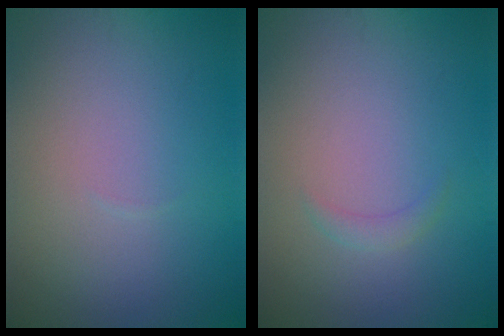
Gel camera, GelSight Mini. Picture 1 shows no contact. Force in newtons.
{"total": 1.0, "press": 1.0, "slide": 0.1}